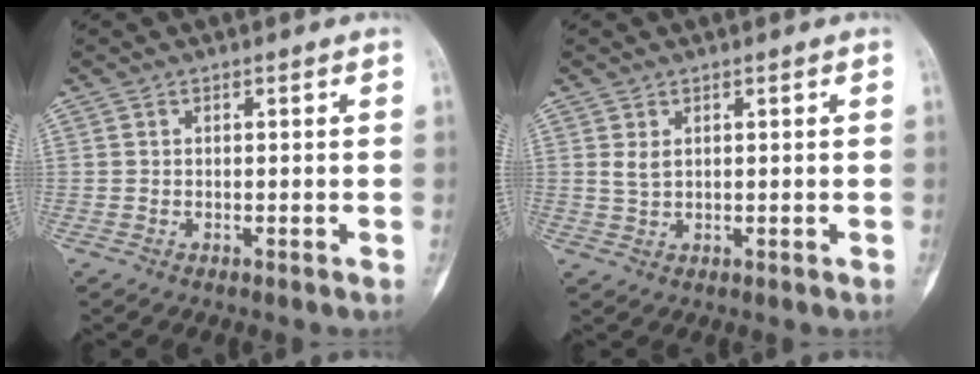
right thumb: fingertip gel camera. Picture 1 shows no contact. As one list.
[{"total": 2.0, "force": [0.8, 1.3, 1.3], "torque": [-0.018, -0.002, 0.021]}]